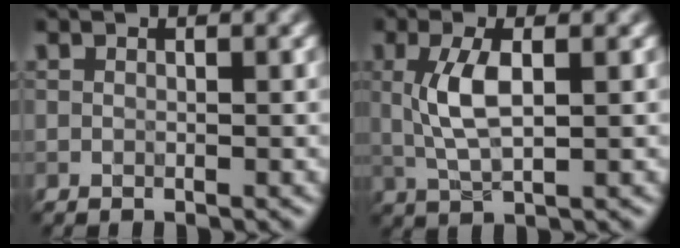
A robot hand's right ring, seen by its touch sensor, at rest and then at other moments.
{"total": 4.2, "force": [0.5, 1.4, 3.9], "torque": [-0.086, 0.004, 0.011]}